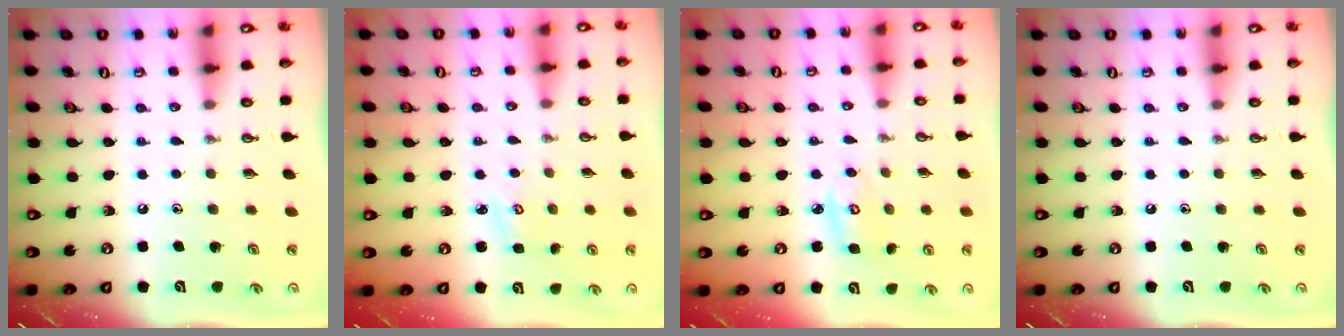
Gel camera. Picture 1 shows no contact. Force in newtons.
{"total": 3.0, "press": 3.0, "slide": 0.3}
{"total": 5.5, "press": 5.5, "slide": 0.3}
{"total": 0.0}